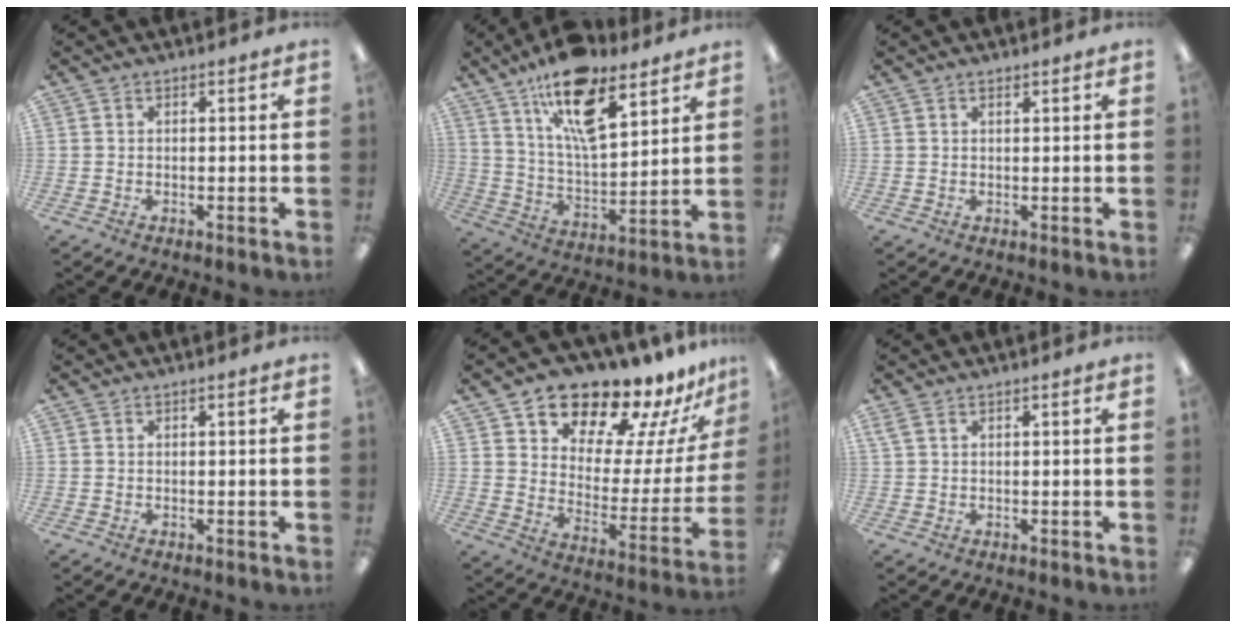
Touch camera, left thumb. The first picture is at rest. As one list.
[{"total": 17.9, "force": [11.8, 7.2, 11.3], "torque": [-0.196, -0.053, 0.201]}, {"total": 0.6, "force": [0.6, 0.2, 0.1], "torque": [-0.003, 0.000, 0.010]}, {"total": 0.0}, {"total": 15.8, "force": [14.5, 5.0, 4.0], "torque": [-0.069, -0.131, 0.247]}, {"total": 1.5, "force": [0.5, 0.5, 1.3], "torque": [-0.027, 0.001, 0.010]}]